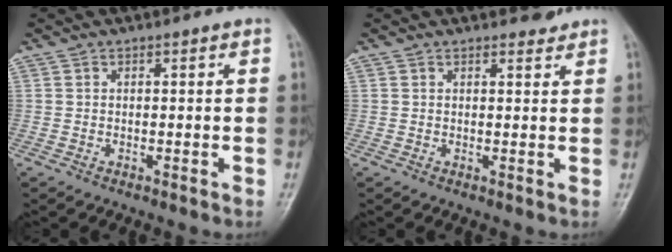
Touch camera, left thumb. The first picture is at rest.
{"total": 1.7, "force": [1.6, 0.6, 0.2], "torque": [0.007, -0.012, 0.020]}